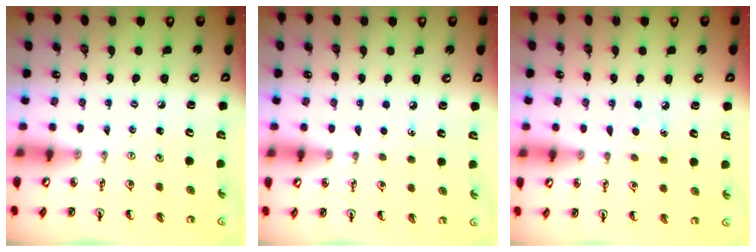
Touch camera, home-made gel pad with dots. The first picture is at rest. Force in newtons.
{"total": 3.7, "press": 3.6, "slide": 0.5}
{"total": 4.0, "press": 4.0, "slide": 0.4}